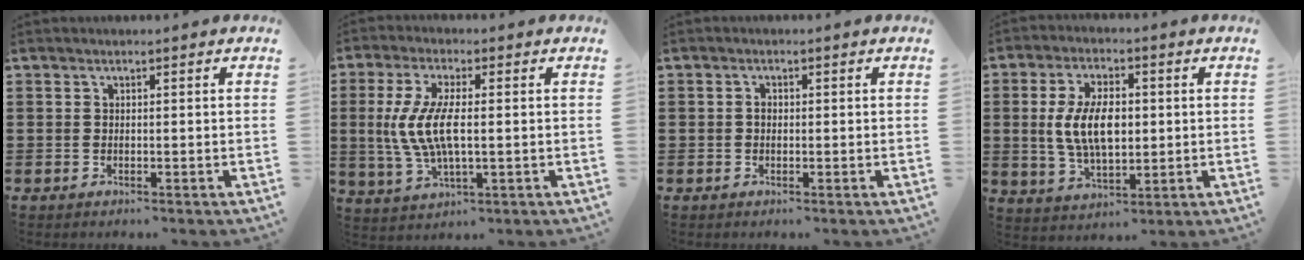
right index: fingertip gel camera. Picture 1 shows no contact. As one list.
[{"total": 8.6, "force": [-0.1, 3.0, 8.1], "torque": [-0.188, -0.010, -0.011]}, {"total": 1.1, "force": [-0.1, 0.7, 0.8], "torque": [-0.017, 0.002, -0.002]}, {"total": 9.1, "force": [0.5, 4.7, 7.8], "torque": [-0.161, 0.006, 0.003]}]